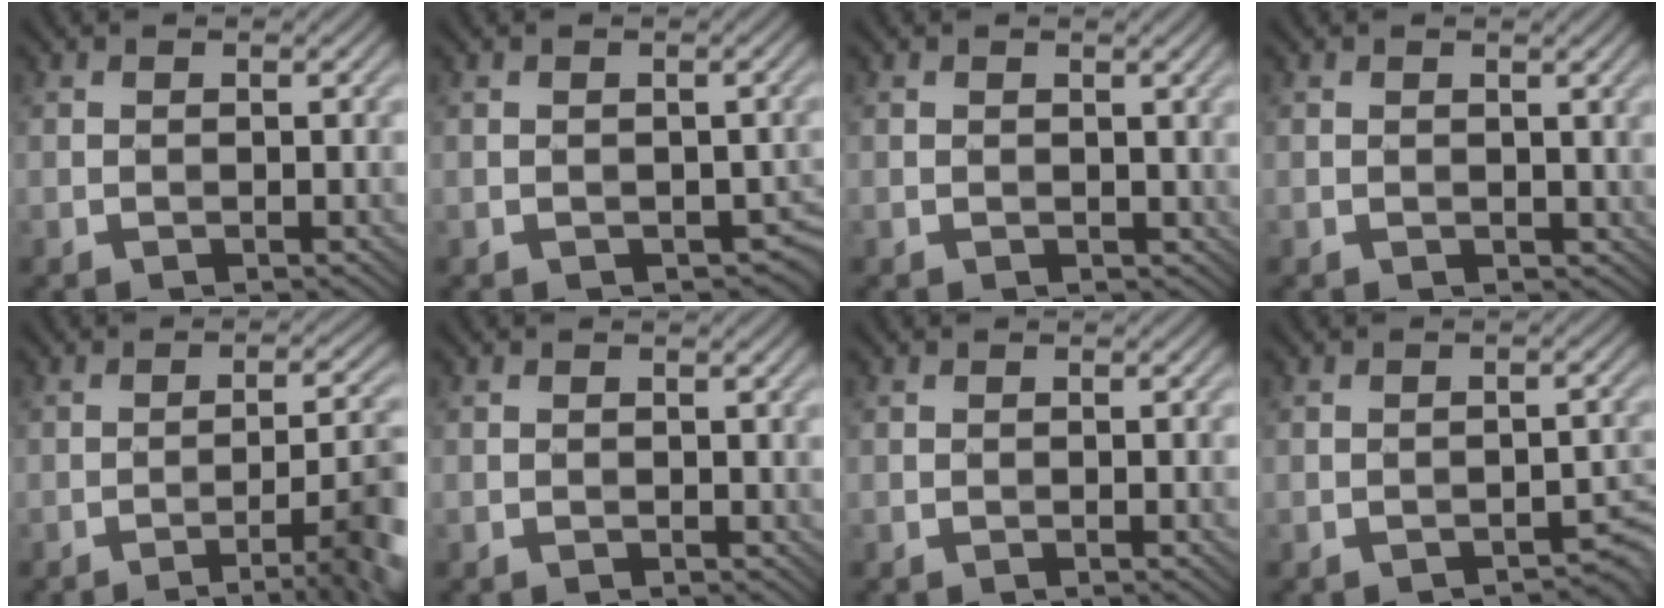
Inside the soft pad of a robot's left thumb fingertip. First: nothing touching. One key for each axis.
{"total": 2.5, "fx": -0.2, "fy": 1.9, "fz": 1.6, "tx": -0.032, "ty": -0.015, "tz": 0.001}
{"total": 1.5, "fx": 0.5, "fy": 1.2, "fz": 0.8, "tx": -0.018, "ty": -0.002, "tz": 0.008}
{"total": 2.2, "fx": 0.6, "fy": 1.7, "fz": 1.2, "tx": -0.027, "ty": -0.004, "tz": 0.011}
{"total": 8.4, "fx": -4.4, "fy": 1.4, "fz": 7.0, "tx": -0.100, "ty": 0.008, "tz": -0.062}
{"total": 0.5, "fx": 0.3, "fy": 0.4, "fz": 0.2, "tx": -0.005, "ty": -0.001, "tz": 0.005}
{"total": 0.0}
{"total": 2.2, "fx": -1.5, "fy": 1.0, "fz": 1.2, "tx": -0.022, "ty": -0.002, "tz": -0.017}